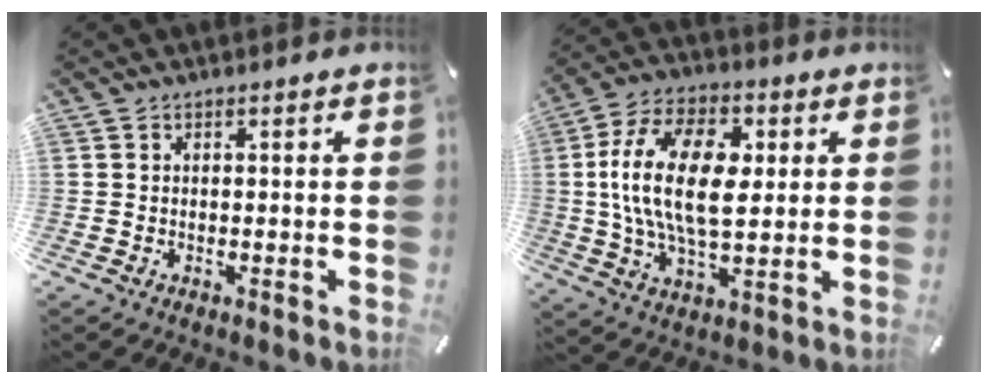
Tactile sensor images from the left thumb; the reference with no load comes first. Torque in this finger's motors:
{"motor_torque": [0.51, 1.31, 2.31, -0.46, 0.32]}